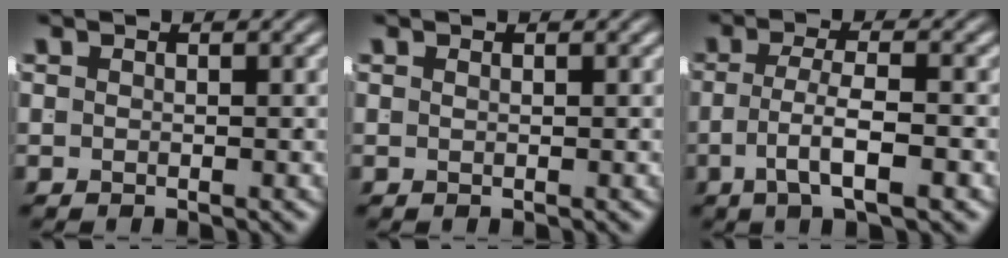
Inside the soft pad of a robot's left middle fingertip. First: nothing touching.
{"total": 0.6, "force": [0.1, -0.6, 0.0], "torque": [0.003, -0.003, 0.006]}
{"total": 4.0, "force": [-1.7, 0.6, 3.6], "torque": [-0.055, -0.010, -0.022]}